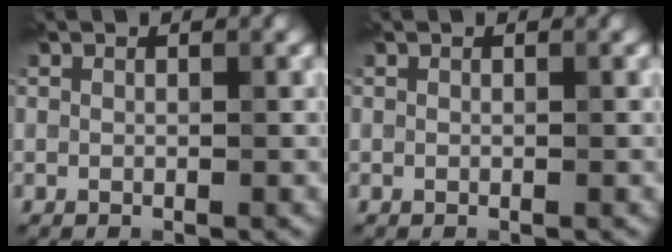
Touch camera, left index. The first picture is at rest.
{"total": 0.0}